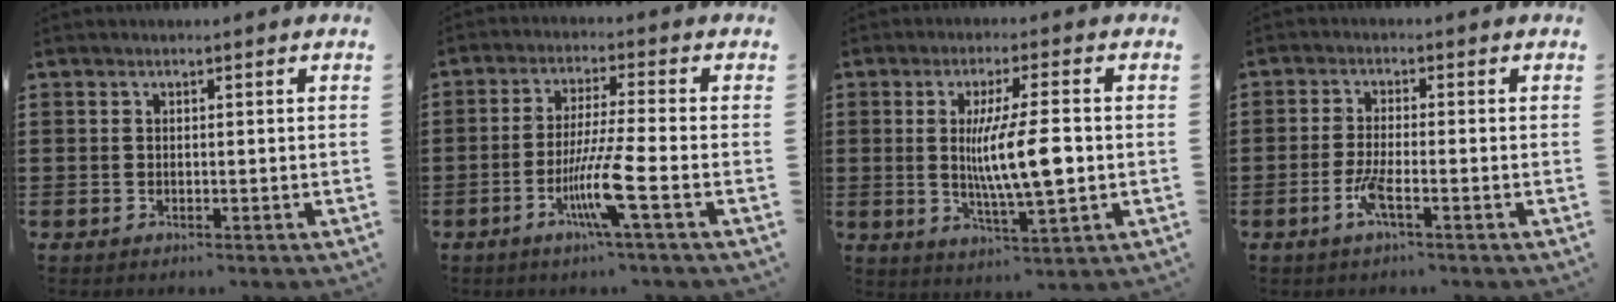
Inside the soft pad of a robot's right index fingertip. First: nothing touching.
{"total": 8.5, "force": [-3.7, -0.3, 7.7], "torque": [-0.155, -0.017, -0.071]}
{"total": 10.0, "force": [-0.1, 2.0, 9.8], "torque": [-0.170, -0.003, -0.006]}
{"total": 3.8, "force": [-1.9, 0.5, 3.2], "torque": [-0.082, -0.010, -0.042]}